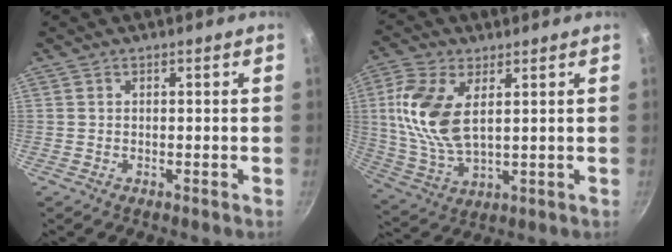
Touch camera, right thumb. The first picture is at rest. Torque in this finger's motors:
{"motor_torque": [-0.99, 1.71, 1.46, 0.47, 0.14]}